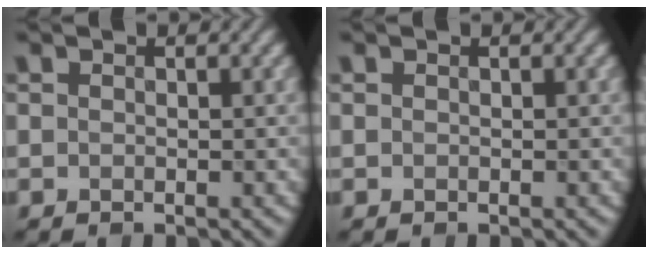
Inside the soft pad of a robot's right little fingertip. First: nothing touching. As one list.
[{"total": 0.0}]